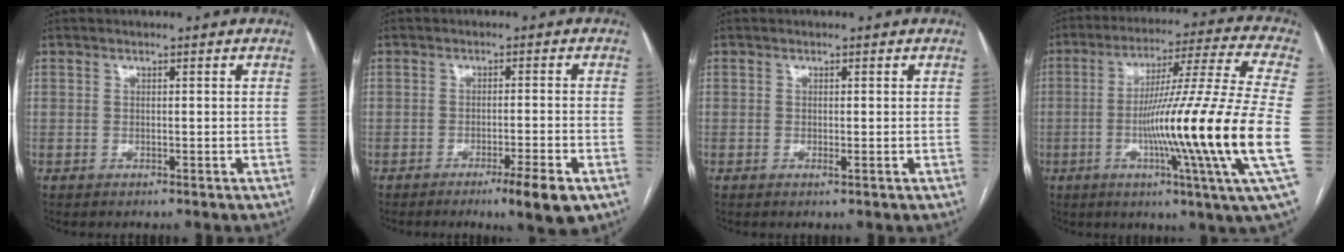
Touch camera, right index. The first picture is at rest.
{"total": 6.0, "force": [-3.4, 0.2, 4.9], "torque": [-0.067, -0.010, -0.051]}
{"total": 0.6, "force": [-0.2, 0.1, 0.5], "torque": [-0.006, -0.001, -0.003]}
{"total": 22.9, "force": [-4.4, -2.6, 22.3], "torque": [-0.336, -0.019, -0.093]}